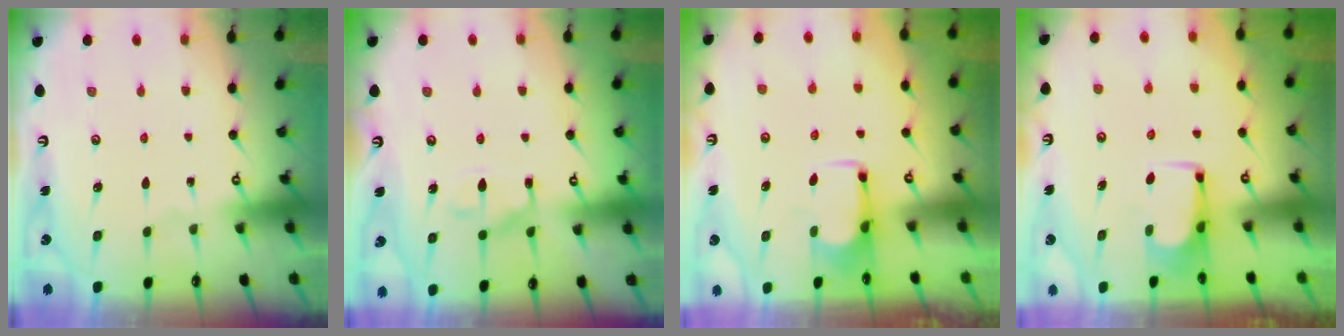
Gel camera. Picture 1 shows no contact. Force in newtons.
{"total": 10.4, "press": 10.4, "slide": 1.1}
{"total": 2.8, "press": 2.5, "slide": 1.1}
{"total": 3.5, "press": 3.5, "slide": 0.2}